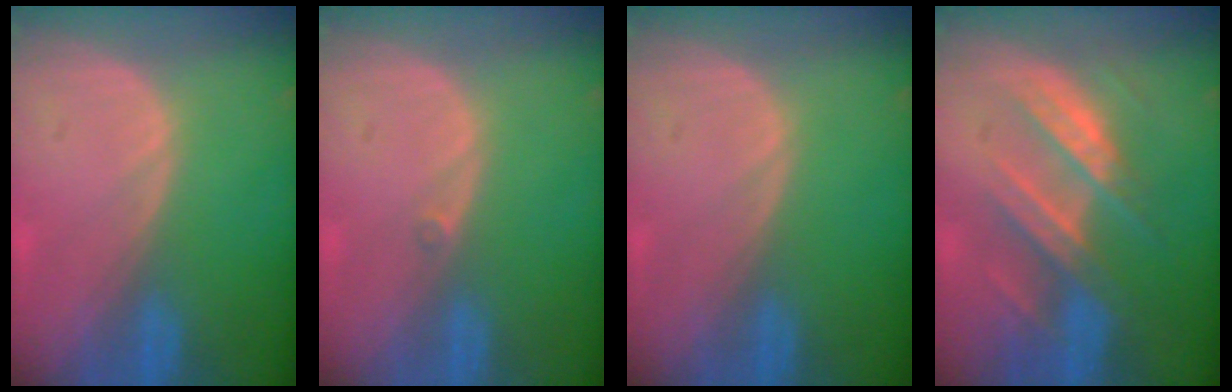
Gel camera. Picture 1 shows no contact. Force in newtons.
{"total": 0.6, "press": 0.5, "slide": 0.3}
{"total": 0.0}
{"total": 8.4, "press": 7.7, "slide": 3.5}